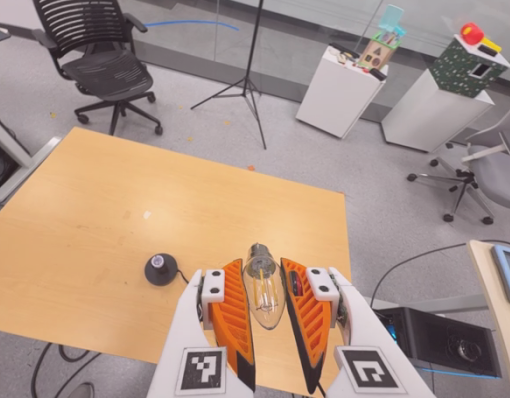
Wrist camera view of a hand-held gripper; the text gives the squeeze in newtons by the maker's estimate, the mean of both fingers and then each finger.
{"total": 13.4, "left": 14.1, "right": 12.6}